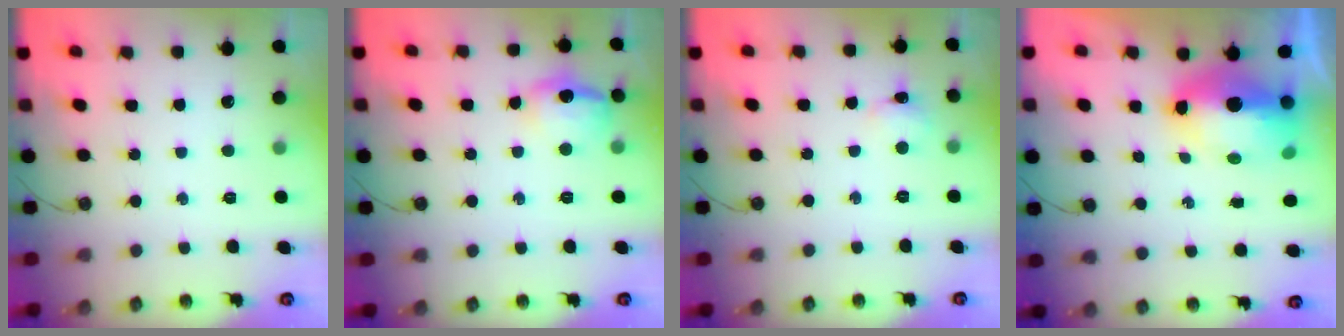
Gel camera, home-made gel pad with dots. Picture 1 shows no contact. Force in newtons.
{"total": 12.8, "press": 12.7, "slide": 0.9}
{"total": 3.2, "press": 3.2, "slide": 0.6}
{"total": 11.2, "press": 11.1, "slide": 1.5}